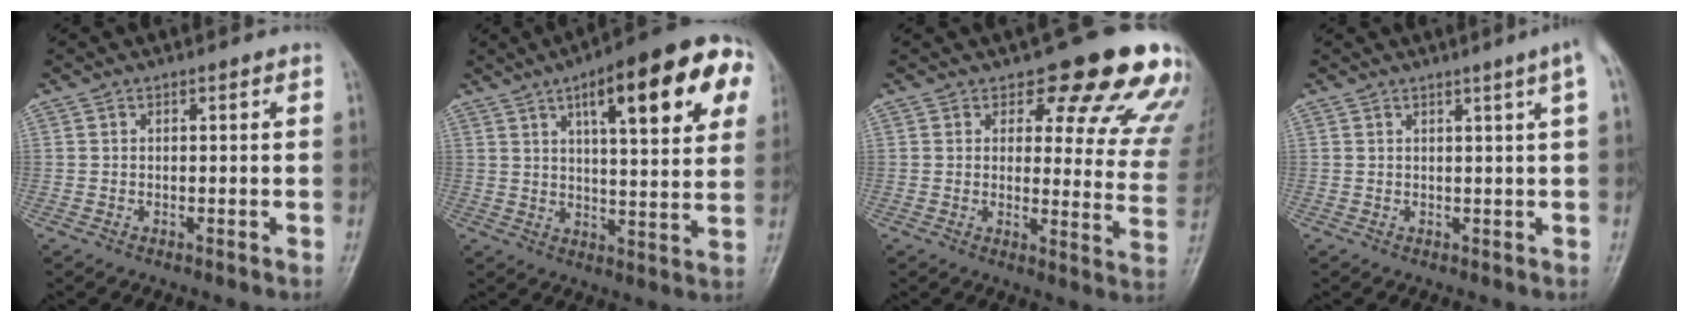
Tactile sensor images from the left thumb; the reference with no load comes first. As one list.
[{"total": 21.1, "force": [8.6, 6.1, 18.3], "torque": [-0.224, 0.000, 0.112]}, {"total": 18.1, "force": [13.4, 7.2, 9.7], "torque": [-0.059, -0.076, 0.137]}, {"total": 3.6, "force": [1.5, -0.7, 3.1], "torque": [-0.044, -0.003, 0.021]}]